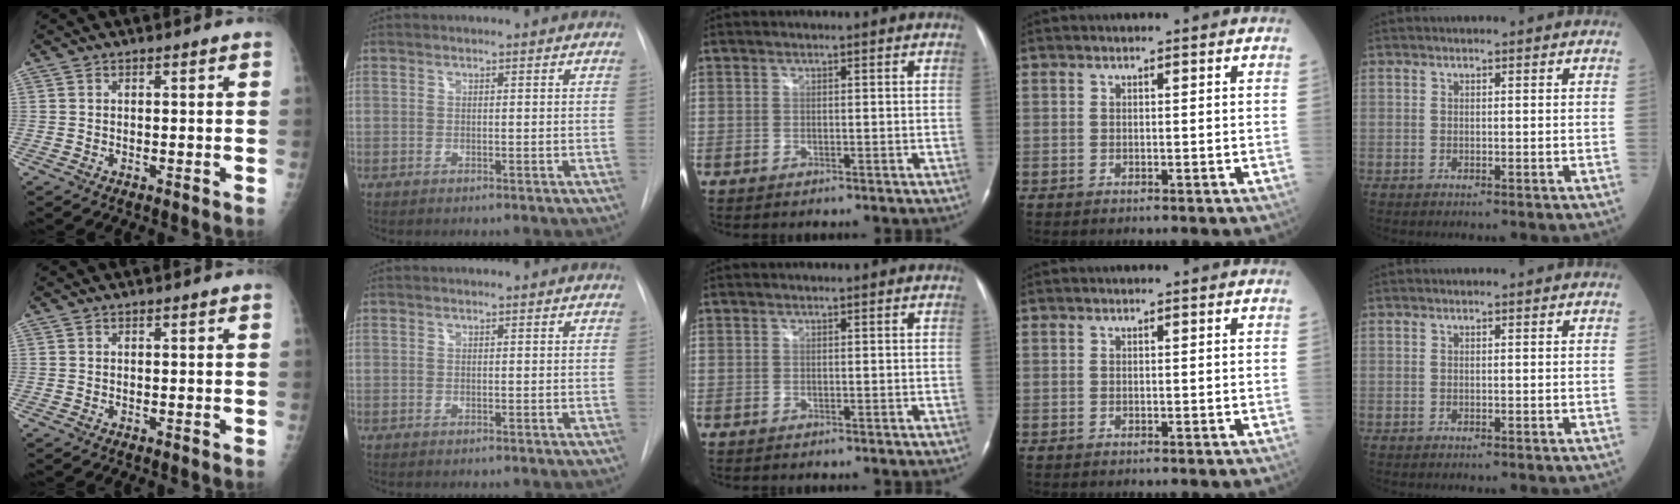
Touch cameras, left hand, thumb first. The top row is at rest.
{}